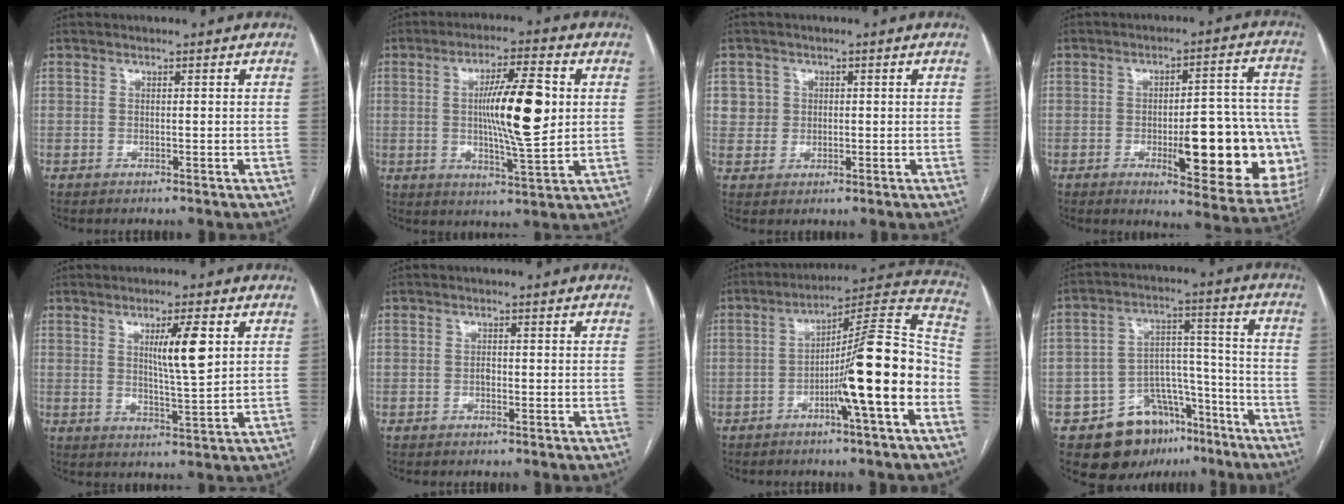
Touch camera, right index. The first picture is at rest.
{"total": 12.5, "force": [1.4, 1.4, 12.4], "torque": [-0.205, -0.001, 0.023]}
{"total": 3.2, "force": [0.8, 3.1, 0.0], "torque": [0.014, 0.004, 0.013]}
{"total": 20.2, "force": [-4.9, 5.2, 18.9], "torque": [-0.153, 0.019, -0.042]}
{"total": 6.9, "force": [2.3, 0.3, 6.5], "torque": [-0.110, -0.004, 0.038]}
{"total": 0.7, "force": [-0.2, 0.4, 0.5], "torque": [-0.010, 0.002, -0.006]}
{"total": 16.2, "force": [-5.0, 0.0, 15.4], "torque": [-0.228, 0.017, -0.083]}
{"total": 14.0, "force": [-9.1, 9.1, 5.7], "torque": [-0.069, 0.056, -0.135]}